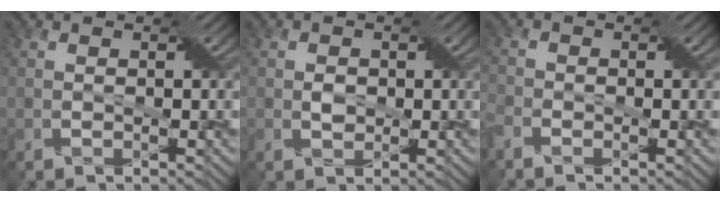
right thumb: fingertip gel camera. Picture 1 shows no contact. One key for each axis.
{"total": 1.6, "fx": -0.1, "fy": 1.3, "fz": 0.8, "tx": -0.021, "ty": -0.003, "tz": -0.002}
{"total": 2.3, "fx": -1.9, "fy": 1.1, "fz": 0.8, "tx": -0.026, "ty": -0.005, "tz": -0.050}